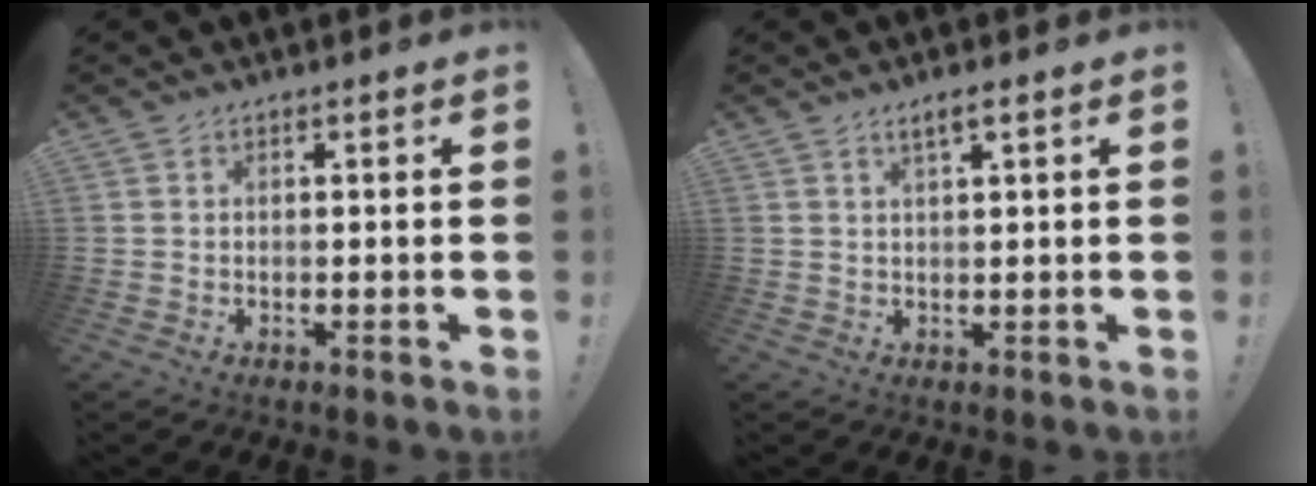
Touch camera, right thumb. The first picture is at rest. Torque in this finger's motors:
{"motor_torque": [0.03, 0.01, 0.01, -0.01, 0.00]}